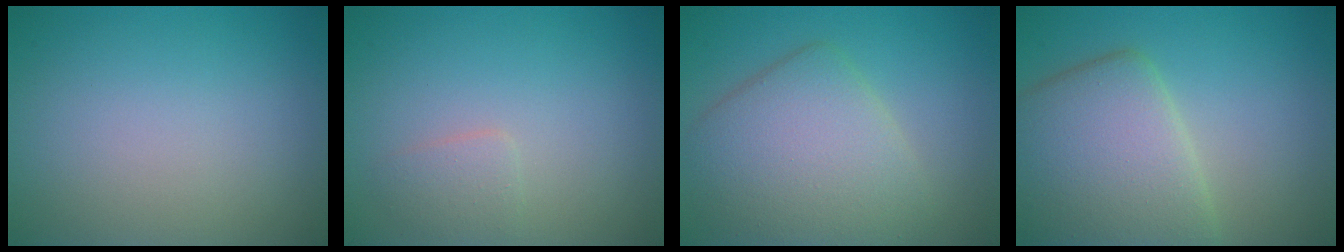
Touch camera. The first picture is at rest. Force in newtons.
{"total": 1.4, "press": 1.4, "slide": 0.0}
{"total": 6.8, "press": 6.7, "slide": 0.5}
{"total": 7.8, "press": 7.8, "slide": 0.4}